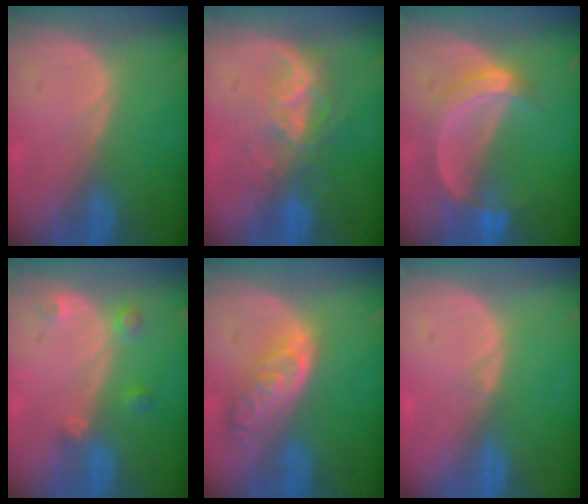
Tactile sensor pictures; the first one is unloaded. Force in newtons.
{"total": 6.7, "press": 6.0, "slide": 2.9}
{"total": 5.9, "press": 5.5, "slide": 2.1}
{"total": 2.8, "press": 2.7, "slide": 0.7}
{"total": 6.4, "press": 5.8, "slide": 2.8}
{"total": 0.6, "press": 0.4, "slide": 0.5}